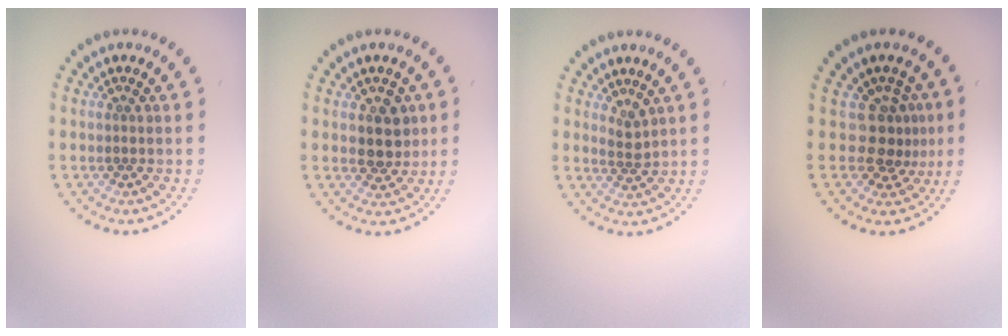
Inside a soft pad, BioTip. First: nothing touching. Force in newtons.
{"total": 2.9, "press": 2.8, "slide": 0.9}
{"total": 1.5, "press": 1.0, "slide": 1.1}
{"total": 2.8, "press": 1.9, "slide": 2.1}